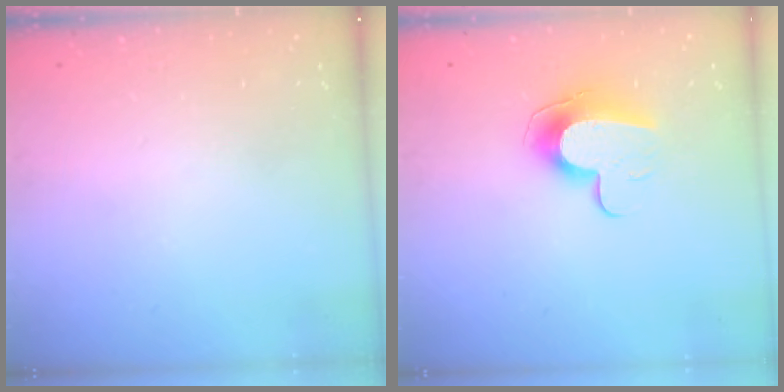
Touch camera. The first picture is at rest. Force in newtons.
{"total": 10.5, "press": 10.5, "slide": 0.5}